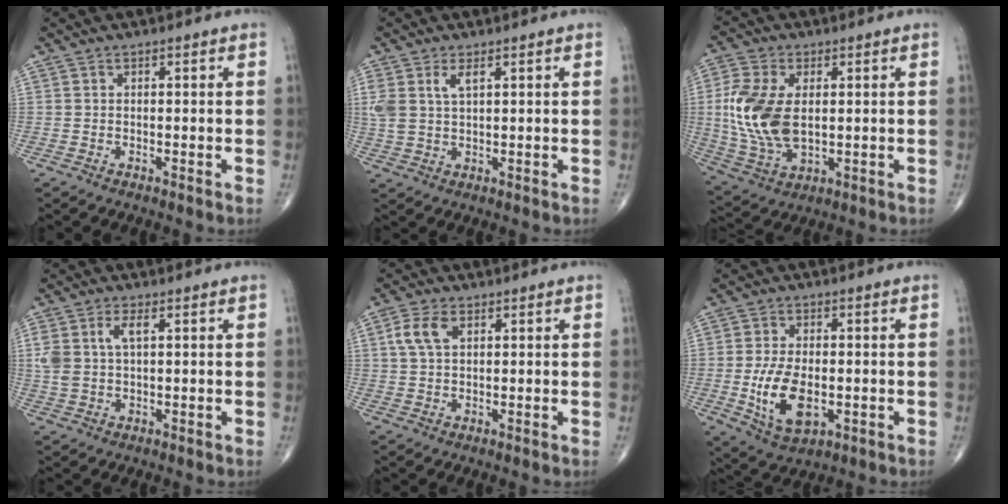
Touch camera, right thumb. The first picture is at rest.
{"total": 5.2, "force": [2.1, 2.4, 4.0], "torque": [-0.095, 0.002, 0.050]}
{"total": 14.2, "force": [1.1, 8.2, 11.5], "torque": [-0.248, -0.009, 0.029]}
{"total": 5.6, "force": [1.6, 2.7, 4.6], "torque": [-0.109, 0.010, 0.036]}
{"total": 5.2, "force": [1.8, 3.0, 3.8], "torque": [-0.082, 0.006, 0.035]}
{"total": 10.8, "force": [-2.0, 5.9, 8.8], "torque": [-0.158, -0.006, -0.024]}